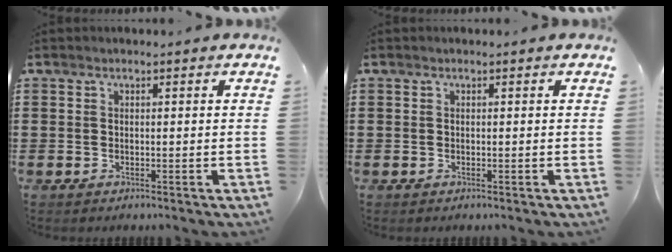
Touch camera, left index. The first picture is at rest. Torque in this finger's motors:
{"motor_torque": [-0.01, 0.03, 0.01, -0.01]}